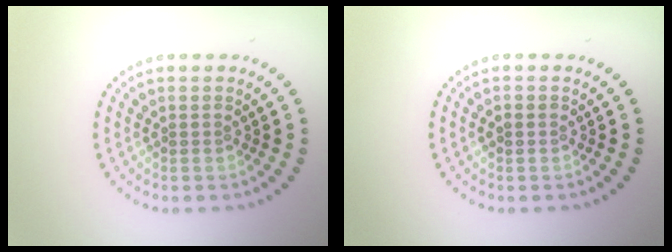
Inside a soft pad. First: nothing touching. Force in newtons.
{"total": 0.9, "press": 0.8, "slide": 0.1}